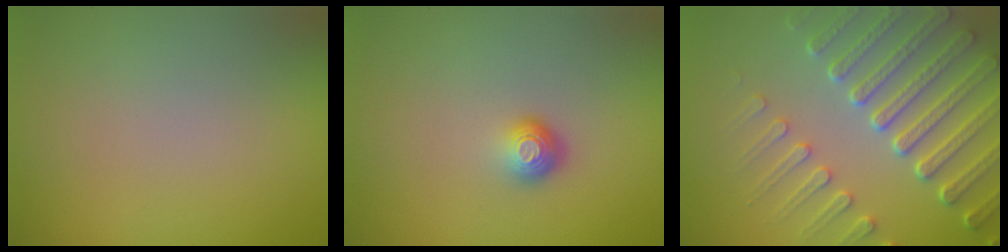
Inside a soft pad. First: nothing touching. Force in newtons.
{"total": 1.8, "press": 1.1, "slide": 1.4}
{"total": 7.2, "press": 5.7, "slide": 4.4}